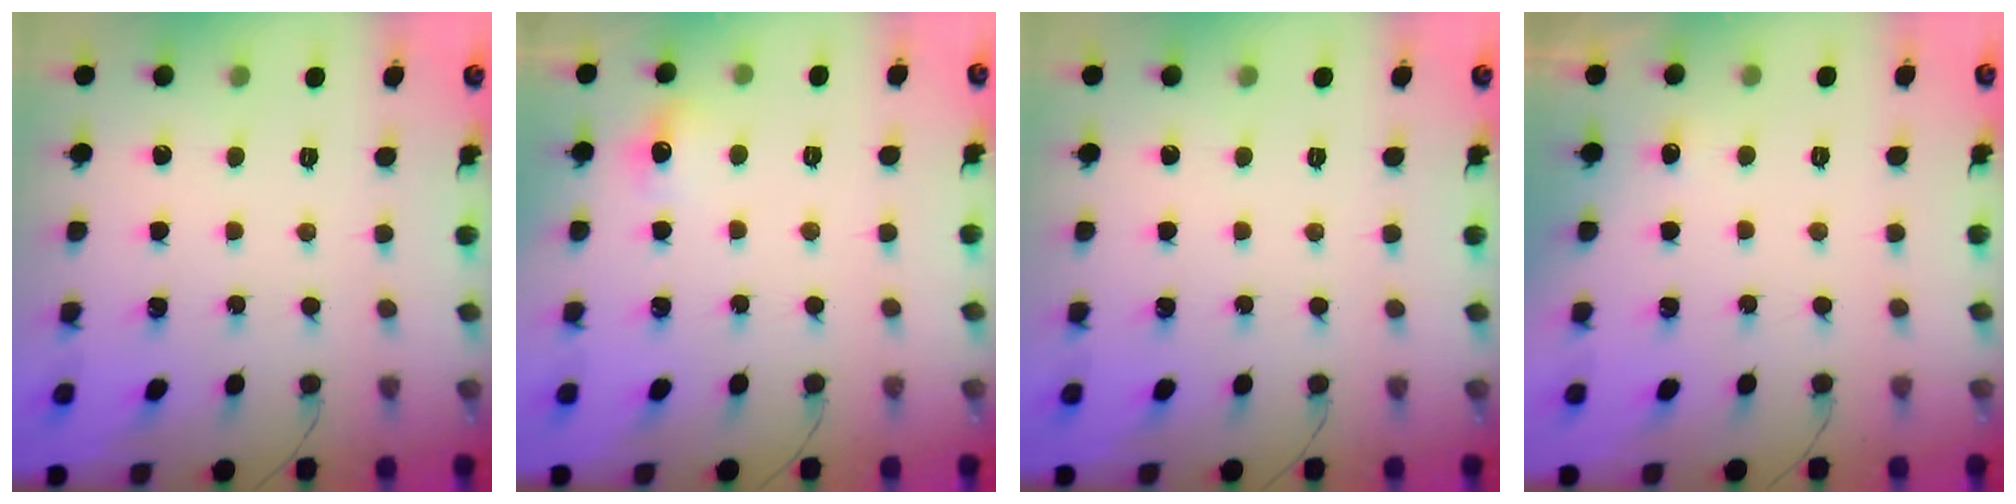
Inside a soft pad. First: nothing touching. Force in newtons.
{"total": 5.4, "press": 5.3, "slide": 1.1}
{"total": 0.0}
{"total": 2.8, "press": 2.6, "slide": 1.1}